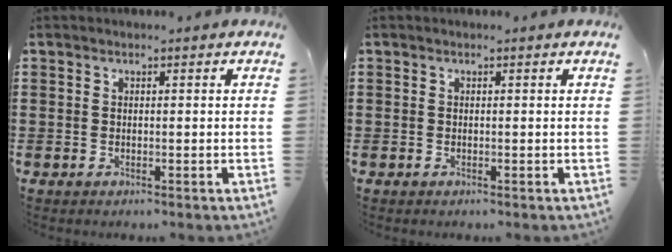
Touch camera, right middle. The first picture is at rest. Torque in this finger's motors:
{"motor_torque": [0.45, -0.28, 0.08, 0.02]}